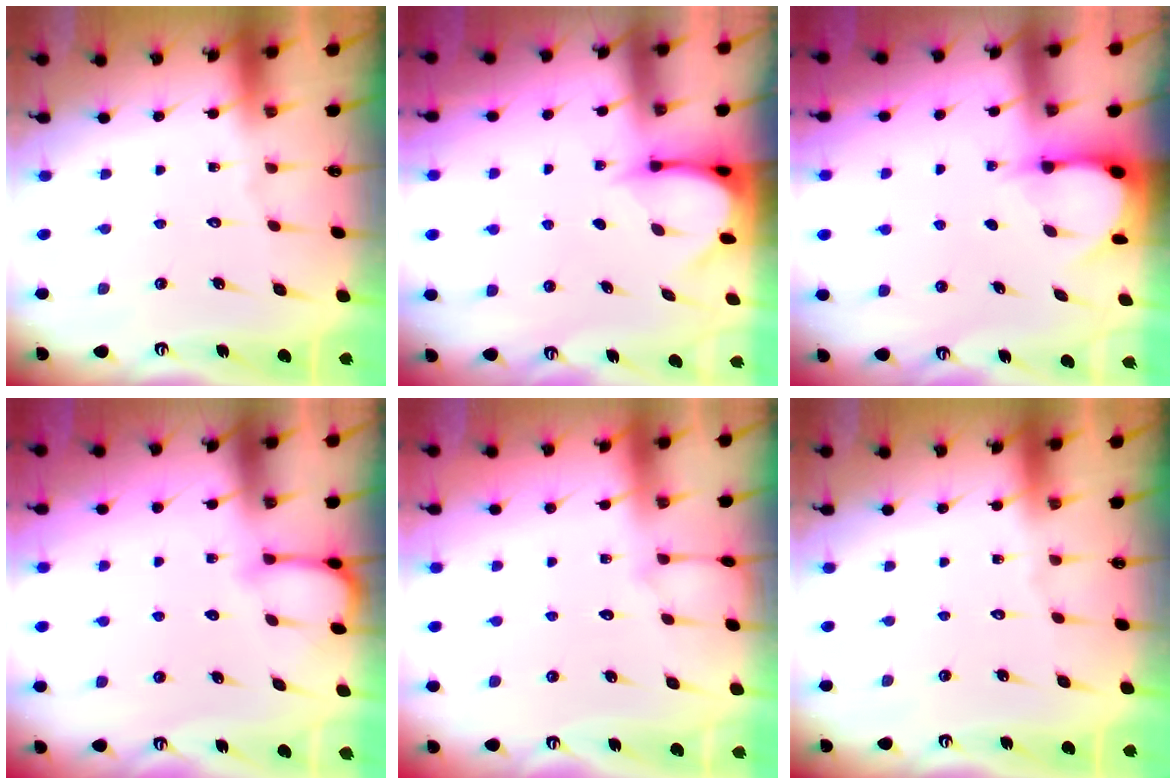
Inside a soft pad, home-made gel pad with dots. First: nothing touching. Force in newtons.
{"total": 3.7, "press": 3.6, "slide": 0.3}
{"total": 3.2, "press": 3.2, "slide": 0.3}
{"total": 4.7, "press": 4.7, "slide": 0.4}
{"total": 3.7, "press": 3.7, "slide": 0.5}
{"total": 0.0}